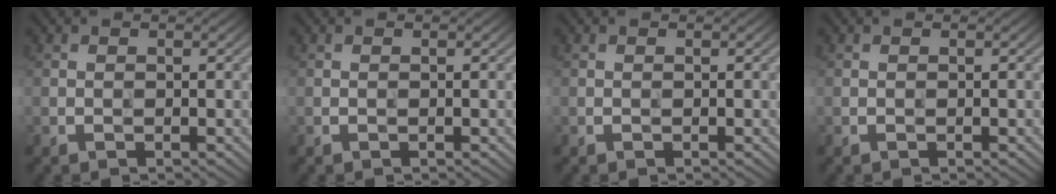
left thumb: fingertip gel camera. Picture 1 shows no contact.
{"total": 0.0}
{"total": 0.0}
{"total": 0.0}